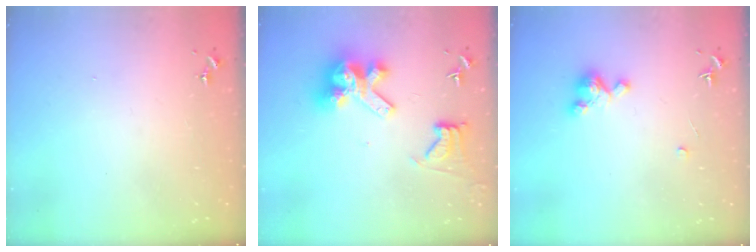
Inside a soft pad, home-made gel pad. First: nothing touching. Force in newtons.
{"total": 14.1, "press": 14.0, "slide": 1.7}
{"total": 5.2, "press": 5.2, "slide": 0.3}